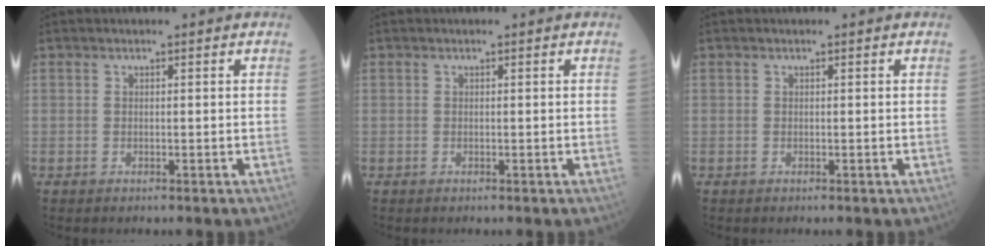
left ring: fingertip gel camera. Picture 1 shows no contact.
{"total": 0.0}
{"total": 0.0}